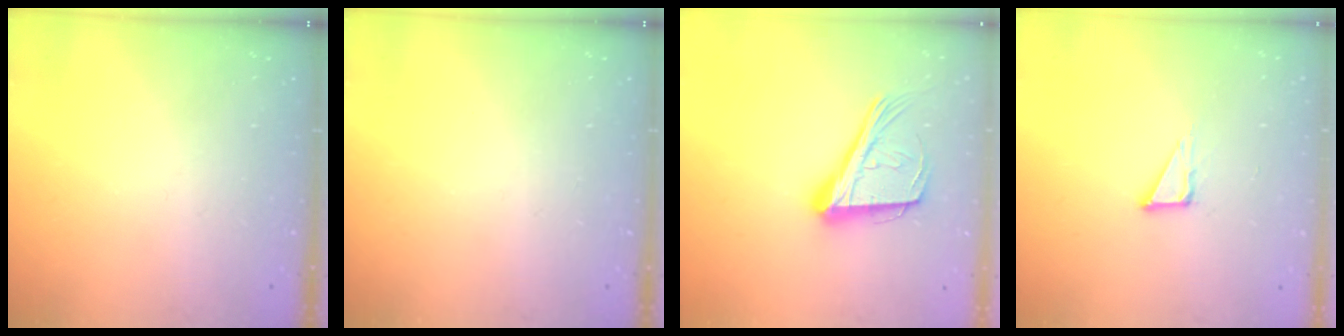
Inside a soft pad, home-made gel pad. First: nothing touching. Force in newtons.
{"total": 0.0}
{"total": 20.2, "press": 19.6, "slide": 4.7}
{"total": 5.3, "press": 5.3, "slide": 0.3}